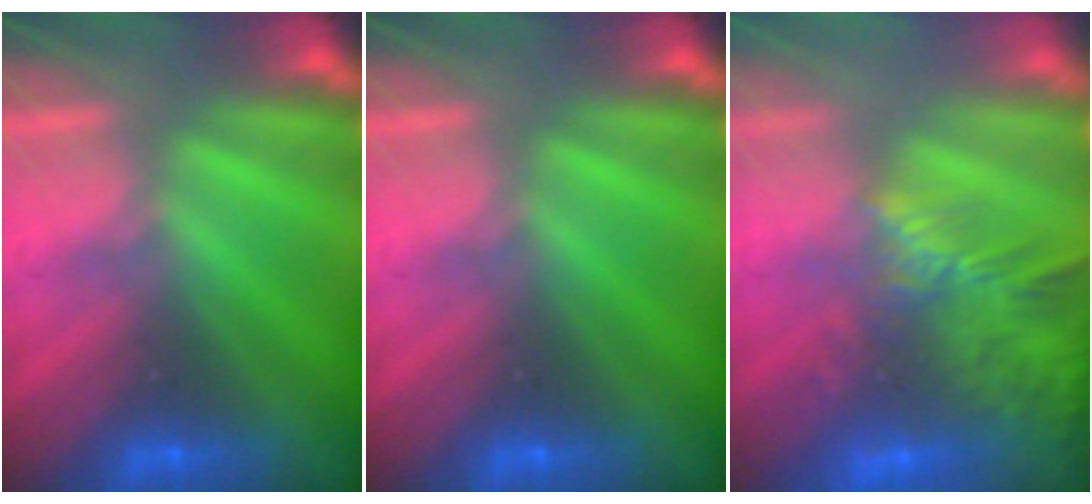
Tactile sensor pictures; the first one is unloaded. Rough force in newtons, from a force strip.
{"total": 0.0}
{"total": 6.9}